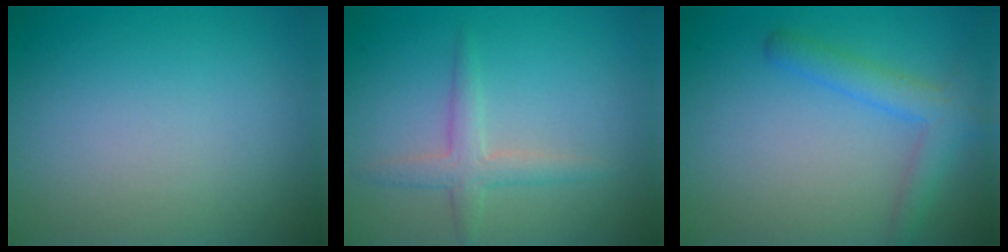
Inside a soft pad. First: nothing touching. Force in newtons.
{"total": 2.3, "press": 2.3, "slide": 0.0}
{"total": 2.7, "press": 2.7, "slide": 0.1}